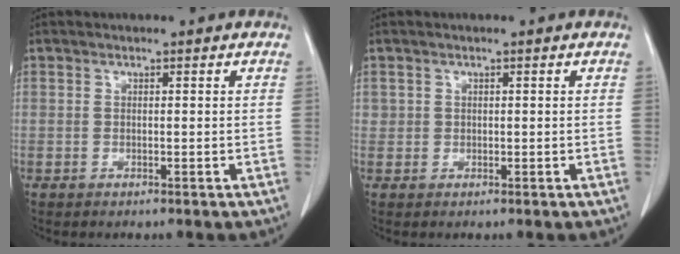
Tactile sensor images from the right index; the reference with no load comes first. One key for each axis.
{"total": 0.8, "fx": 0.2, "fy": 0.8, "fz": 0.1, "tx": 0.009, "ty": 0.002, "tz": 0.001}